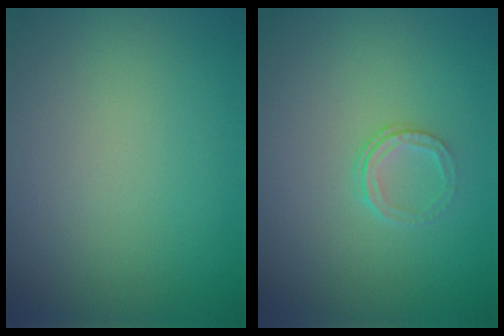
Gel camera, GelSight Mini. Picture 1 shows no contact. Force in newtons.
{"total": 1.3, "press": 0.9, "slide": 0.9}